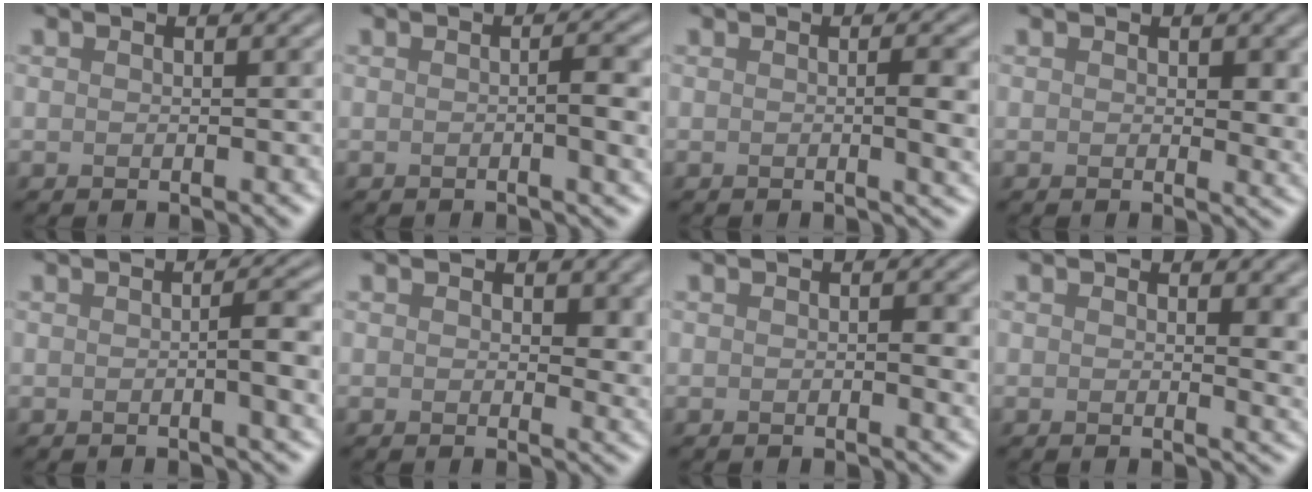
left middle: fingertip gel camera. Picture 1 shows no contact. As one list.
[{"total": 3.0, "force": [-0.1, 0.6, 2.9], "torque": [-0.040, 0.001, -0.004]}, {"total": 3.0, "force": [0.0, 0.7, 3.0], "torque": [-0.037, -0.002, -0.001]}, {"total": 2.7, "force": [0.7, 1.4, 2.2], "torque": [-0.023, -0.006, 0.008]}, {"total": 3.9, "force": [-0.1, 0.9, 3.8], "torque": [-0.048, 0.005, -0.006]}, {"total": 3.3, "force": [0.9, 2.0, 2.4], "torque": [-0.027, -0.006, 0.010]}, {"total": 1.4, "force": [0.0, 0.5, 1.3], "torque": [-0.016, -0.004, 0.001]}, {"total": 3.1, "force": [0.9, 1.2, 2.7], "torque": [-0.024, -0.005, 0.014]}]